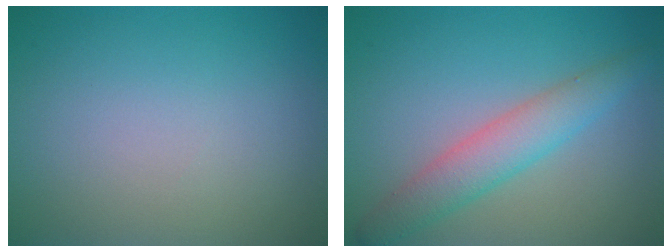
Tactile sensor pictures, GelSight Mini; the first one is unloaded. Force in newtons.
{"total": 3.9, "press": 3.9, "slide": 0.1}